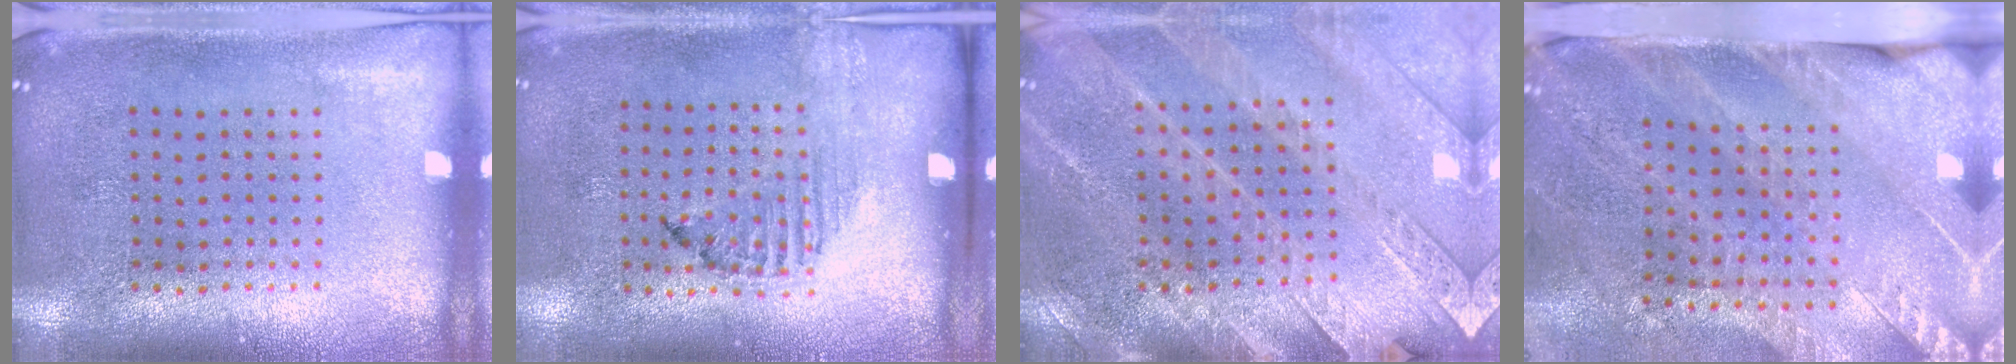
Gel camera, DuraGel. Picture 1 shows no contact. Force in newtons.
{"total": 1.3, "press": 1.1, "slide": 0.6}
{"total": 2.8, "press": 2.7, "slide": 0.6}
{"total": 3.5, "press": 2.9, "slide": 1.9}